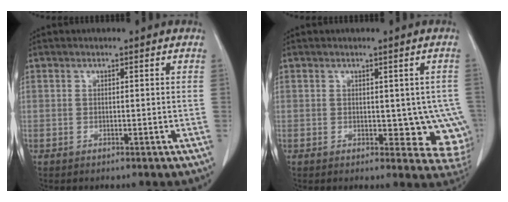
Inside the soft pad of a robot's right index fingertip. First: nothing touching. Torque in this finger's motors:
{"motor_torque": [0.24, -0.11, 0.24, 0.01]}